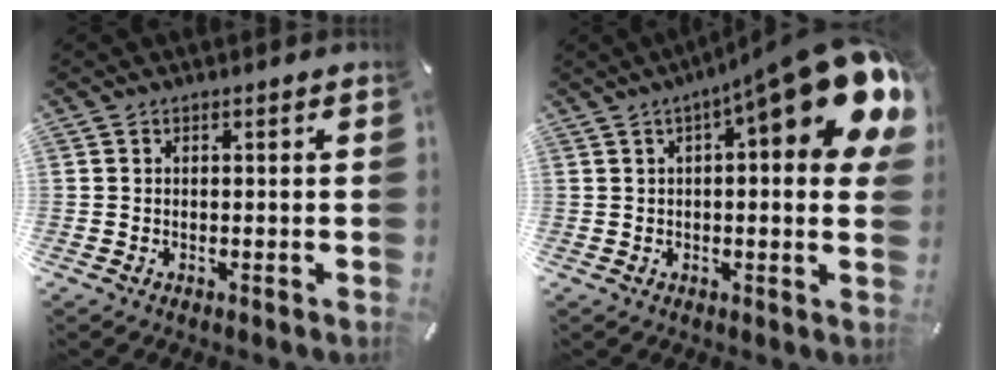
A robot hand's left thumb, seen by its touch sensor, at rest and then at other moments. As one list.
[{"total": 18.7, "force": [8.8, 3.6, 16.1], "torque": [-0.210, -0.067, 0.127]}]